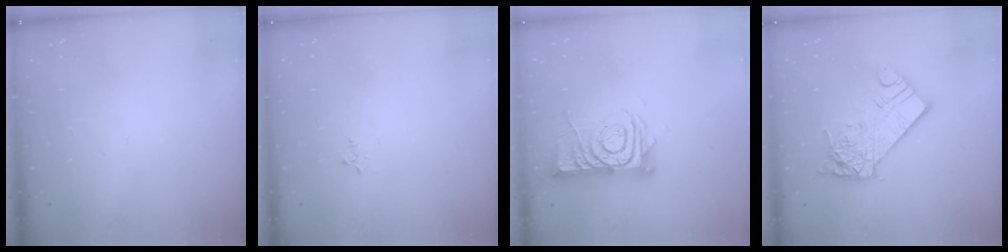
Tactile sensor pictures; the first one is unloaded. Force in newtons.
{"total": 2.9, "press": 2.8, "slide": 0.4}
{"total": 11.7, "press": 11.6, "slide": 1.0}
{"total": 11.5, "press": 11.4, "slide": 1.0}